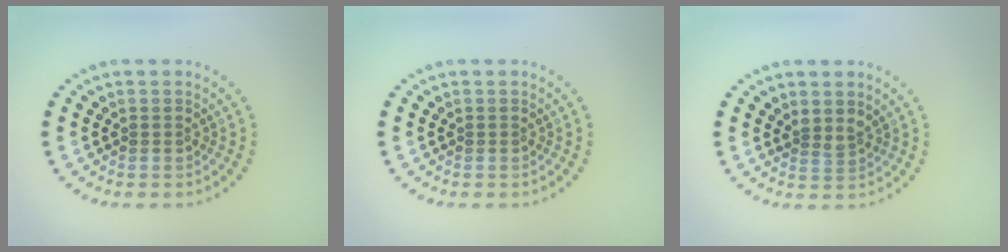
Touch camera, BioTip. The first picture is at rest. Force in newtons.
{"total": 0.0}
{"total": 1.5, "press": 1.1, "slide": 1.0}